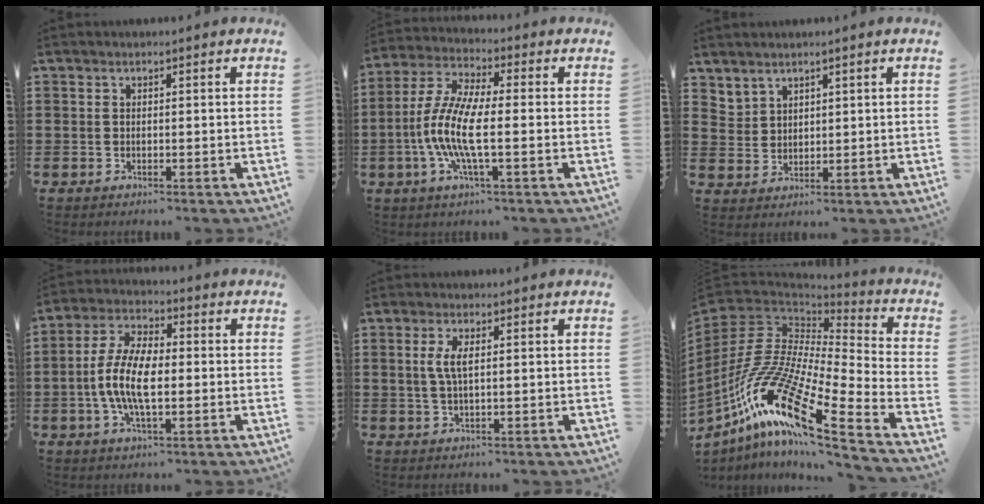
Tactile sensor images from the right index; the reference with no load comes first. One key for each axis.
{"total": 9.4, "fx": -2.2, "fy": 2.2, "fz": 8.9, "tx": -0.208, "ty": -0.018, "tz": -0.050}
{"total": 2.8, "fx": 2.5, "fy": 1.4, "fz": -0.1, "tx": -0.007, "ty": -0.001, "tz": 0.050}
{"total": 9.0, "fx": -1.6, "fy": 3.6, "fz": 8.1, "tx": -0.181, "ty": -0.007, "tz": -0.034}
{"total": 3.3, "fx": 0.7, "fy": 1.0, "fz": 3.1, "tx": -0.062, "ty": 0.006, "tz": 0.009}
{"total": 16.8, "fx": -9.6, "fy": 4.1, "fz": 13.1, "tx": -0.316, "ty": -0.018, "tz": -0.198}